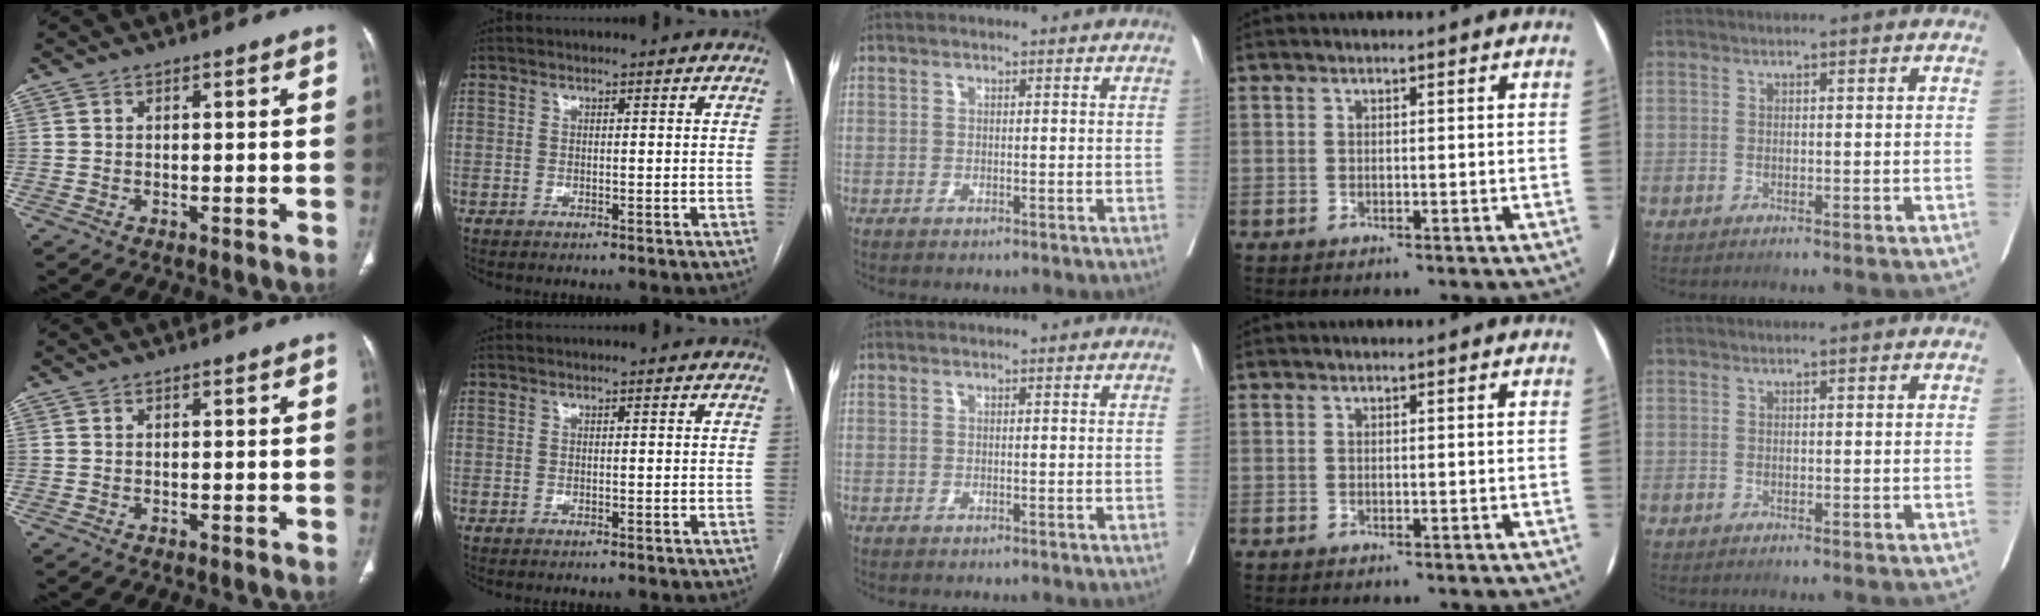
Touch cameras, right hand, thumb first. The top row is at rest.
{}